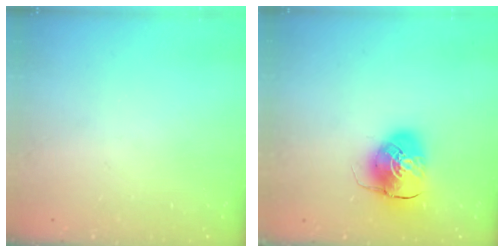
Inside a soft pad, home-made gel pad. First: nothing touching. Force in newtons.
{"total": 9.6, "press": 9.4, "slide": 1.7}